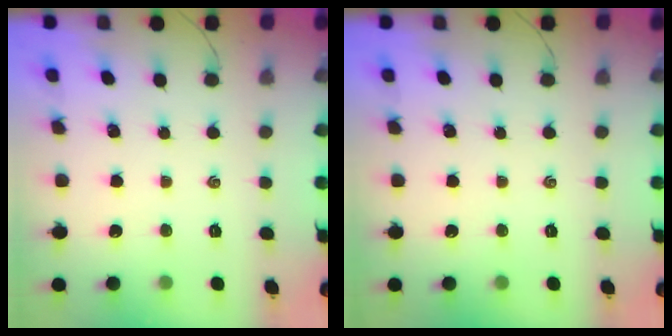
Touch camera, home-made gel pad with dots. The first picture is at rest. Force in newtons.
{"total": 0.0}